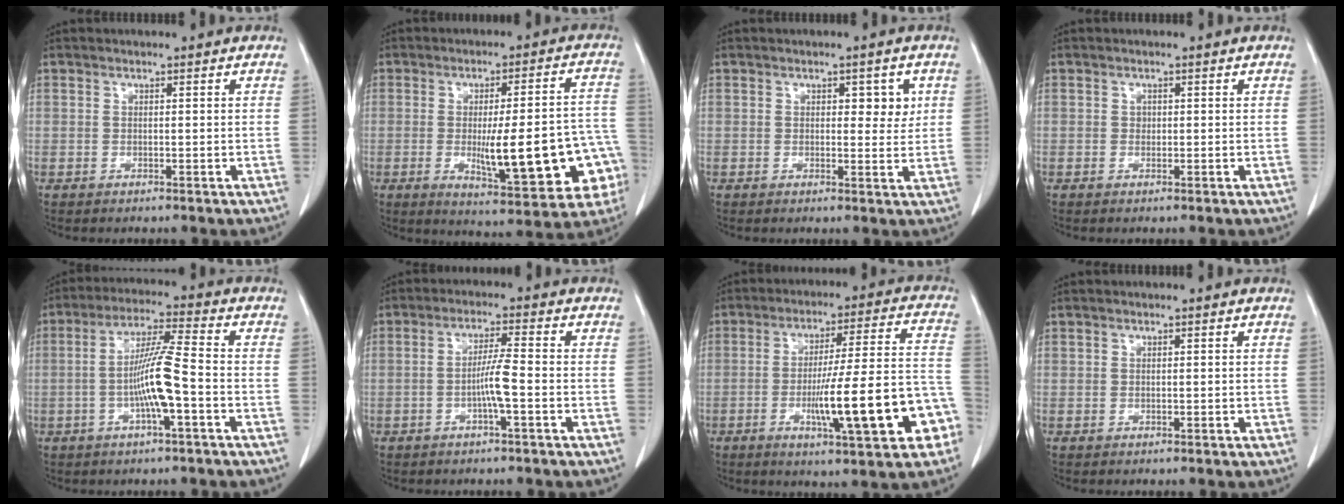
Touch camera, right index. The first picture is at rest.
{"total": 18.2, "force": [-4.3, 3.7, 17.3], "torque": [-0.172, 0.023, -0.035]}
{"total": 3.4, "force": [1.1, 1.7, 2.7], "torque": [-0.027, 0.000, 0.011]}
{"total": 0.6, "force": [0.1, 0.6, 0.2], "torque": [0.001, 0.001, 0.003]}
{"total": 8.8, "force": [-2.0, 0.1, 8.6], "torque": [-0.170, 0.007, -0.039]}
{"total": 4.5, "force": [-1.3, -0.3, 4.3], "torque": [-0.086, 0.002, -0.024]}
{"total": 16.9, "force": [-5.7, 2.0, 15.8], "torque": [-0.221, 0.019, -0.074]}
{"total": 0.0}